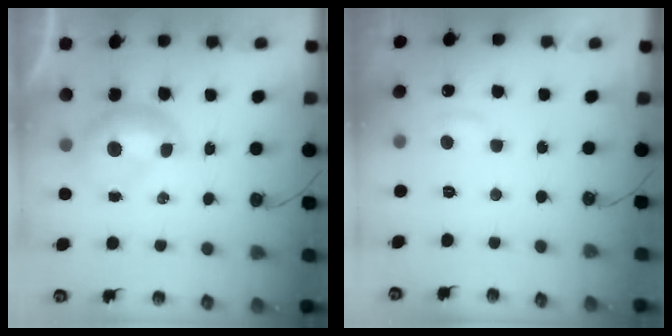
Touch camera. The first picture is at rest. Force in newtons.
{"total": 1.0, "press": 0.0, "slide": 1.0}